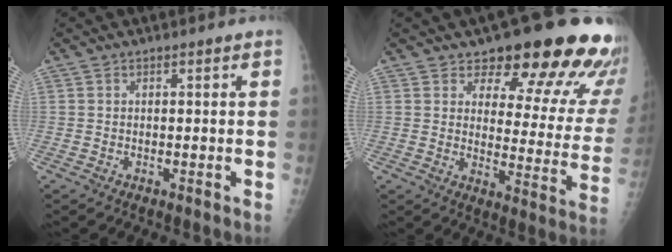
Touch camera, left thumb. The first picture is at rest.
{"total": 20.5, "force": [16.1, 7.5, 10.2], "torque": [-0.077, -0.098, 0.188]}